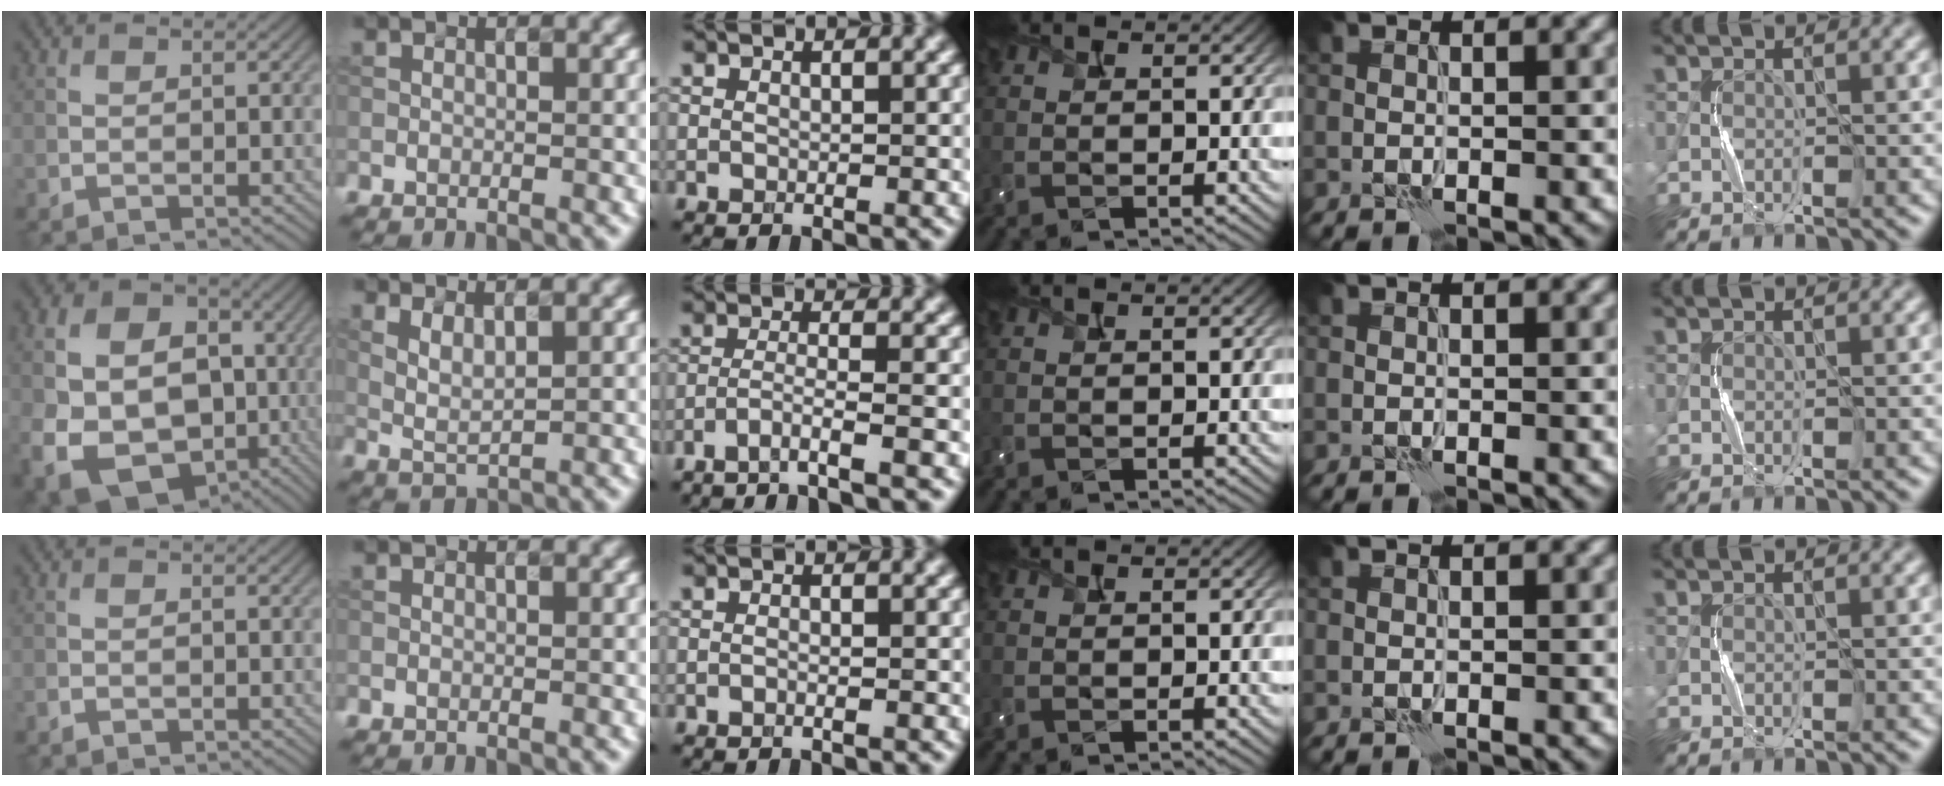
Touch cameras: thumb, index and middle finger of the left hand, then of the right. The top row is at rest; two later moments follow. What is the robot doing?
{"motion": "squeeze", "object": "bubble wrap"}